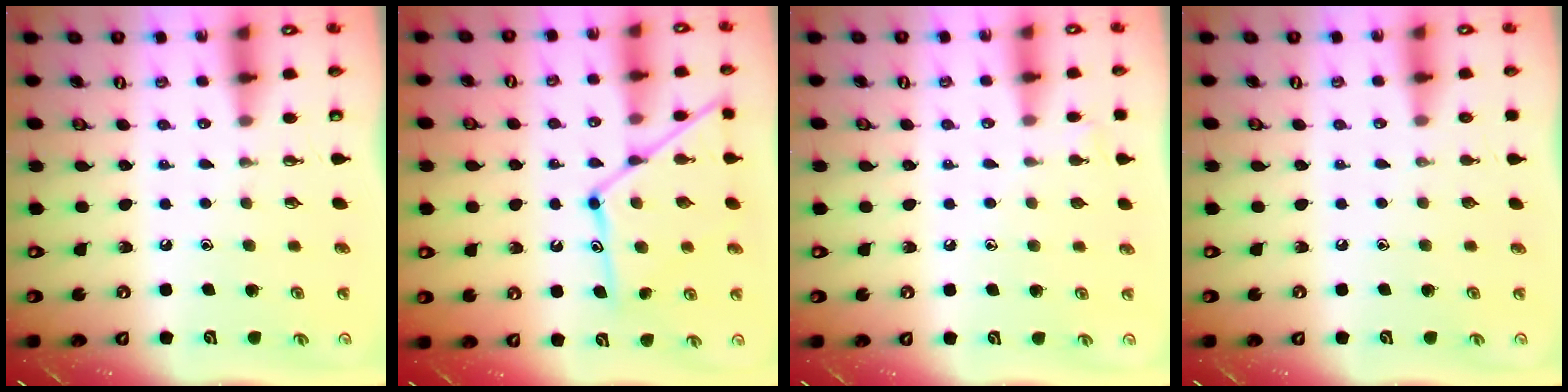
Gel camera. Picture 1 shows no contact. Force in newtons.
{"total": 15.7, "press": 15.6, "slide": 1.4}
{"total": 4.3, "press": 4.2, "slide": 0.6}
{"total": 0.0}